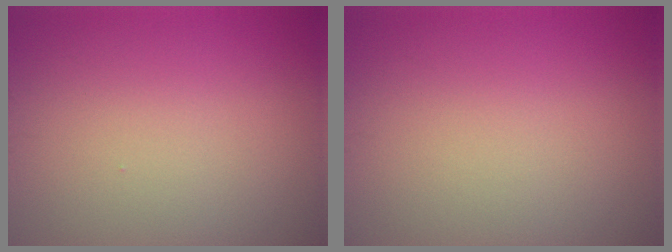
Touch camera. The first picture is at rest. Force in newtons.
{"total": 0.0}